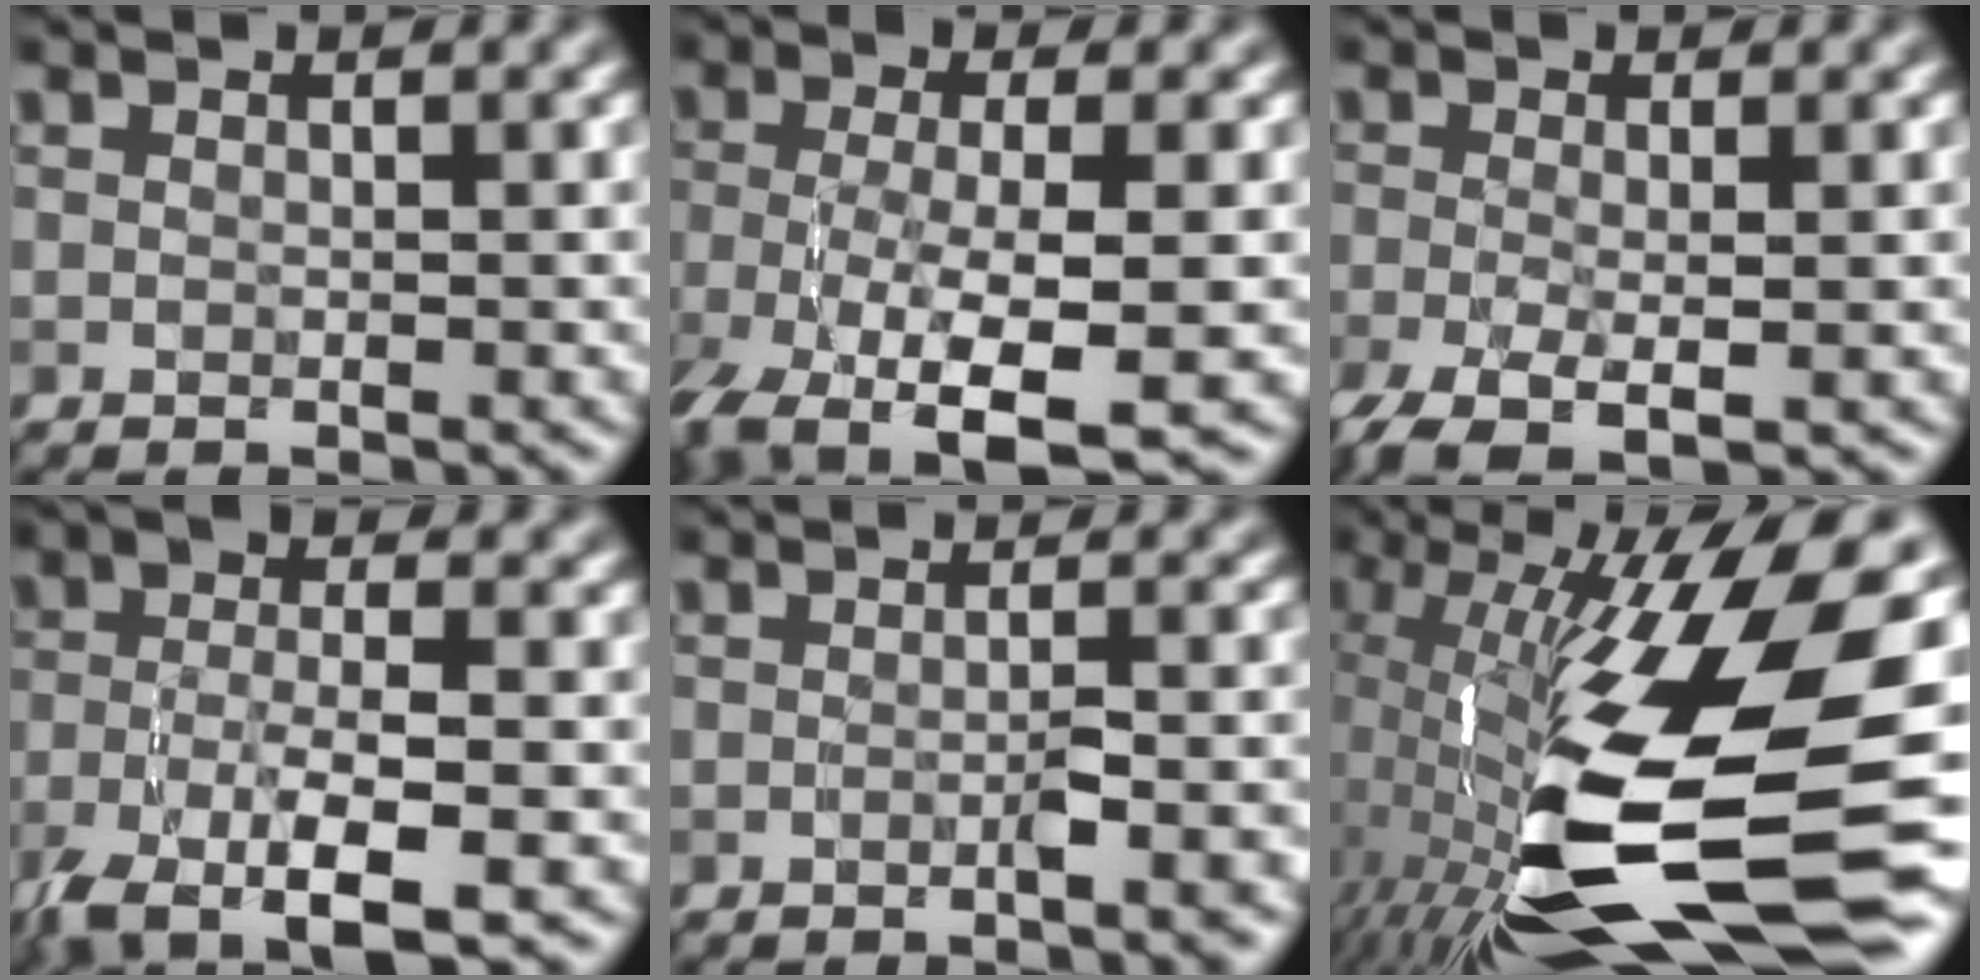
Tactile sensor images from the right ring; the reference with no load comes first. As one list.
[{"total": 8.2, "force": [-4.1, 2.6, 6.7], "torque": [-0.131, -0.015, -0.070]}, {"total": 4.8, "force": [-2.5, 1.5, 3.9], "torque": [-0.078, -0.008, -0.045]}, {"total": 8.3, "force": [-4.9, 2.5, 6.2], "torque": [-0.120, -0.006, -0.090]}, {"total": 1.9, "force": [-1.0, 0.3, 1.6], "torque": [-0.017, 0.004, -0.013]}, {"total": 17.7, "force": [-1.9, 6.1, 16.5], "torque": [-0.316, -0.011, -0.020]}]